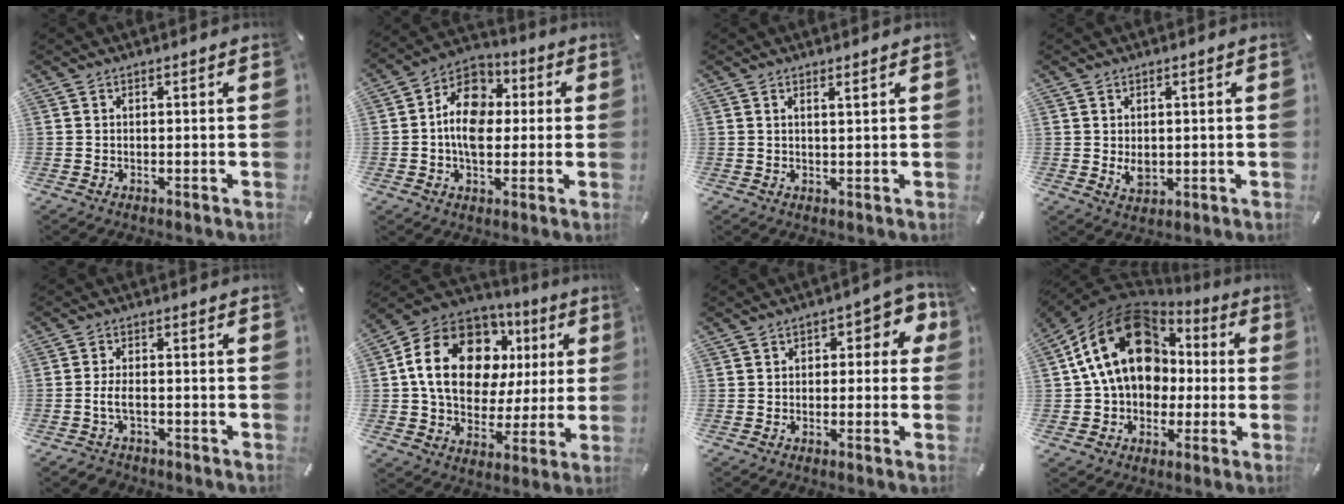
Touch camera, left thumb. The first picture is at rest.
{"total": 12.2, "force": [-0.5, 9.2, 8.0], "torque": [-0.140, 0.015, -0.011]}
{"total": 1.4, "force": [1.2, -0.2, 0.7], "torque": [-0.014, -0.003, 0.022]}
{"total": 3.3, "force": [0.4, 2.4, 2.3], "torque": [-0.042, -0.001, 0.005]}
{"total": 4.1, "force": [-1.5, 2.2, 3.0], "torque": [-0.067, 0.006, -0.030]}
{"total": 21.5, "force": [5.7, 16.0, 13.2], "torque": [-0.236, -0.002, 0.104]}
{"total": 6.0, "force": [0.7, 4.0, 4.5], "torque": [-0.056, 0.009, 0.005]}
{"total": 21.0, "force": [4.2, 16.3, 12.5], "torque": [-0.232, -0.009, 0.074]}